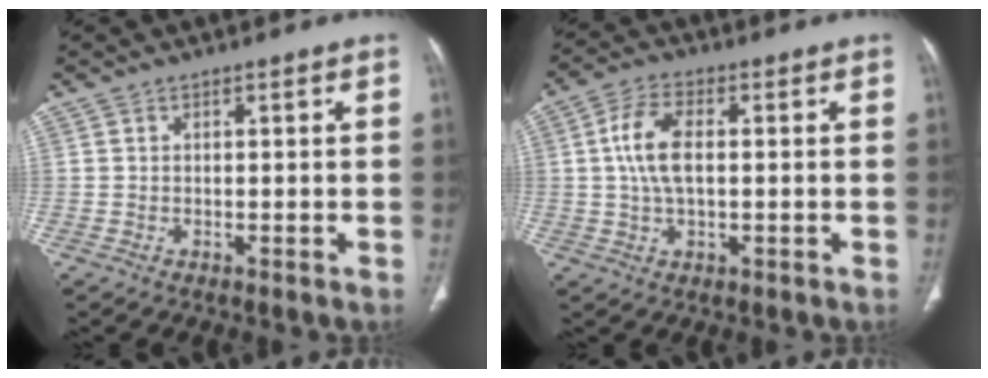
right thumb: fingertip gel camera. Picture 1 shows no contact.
{"total": 7.8, "force": [0.6, 3.9, 6.8], "torque": [-0.138, 0.011, 0.009]}